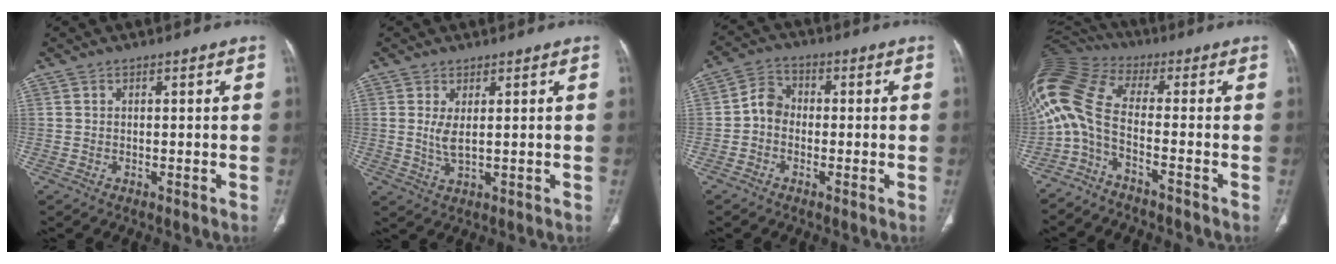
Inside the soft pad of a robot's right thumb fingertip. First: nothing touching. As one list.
[{"total": 3.3, "force": [0.8, 1.0, 3.1], "torque": [-0.066, -0.014, 0.024]}, {"total": 4.7, "force": [-1.0, 3.8, 2.5], "torque": [-0.031, 0.017, -0.031]}, {"total": 11.7, "force": [-4.6, 4.1, 10.0], "torque": [-0.230, 0.068, -0.096]}]